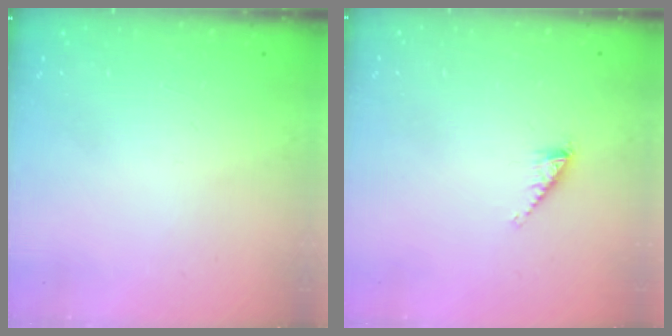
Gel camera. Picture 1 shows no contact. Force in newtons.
{"total": 0.5, "press": 0.5, "slide": 0.1}